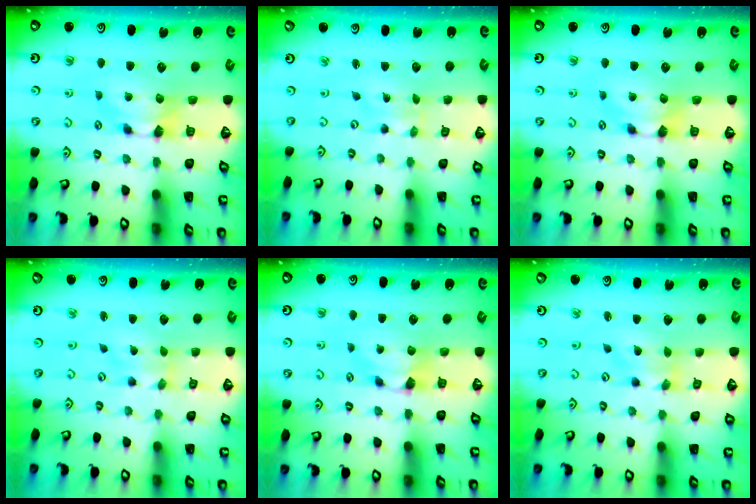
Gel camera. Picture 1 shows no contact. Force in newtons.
{"total": 5.4, "press": 5.4, "slide": 0.7}
{"total": 0.0}
{"total": 2.4, "press": 2.2, "slide": 1.0}
{"total": 0.8, "press": 0.2, "slide": 0.8}
{"total": 1.6, "press": 1.0, "slide": 1.3}